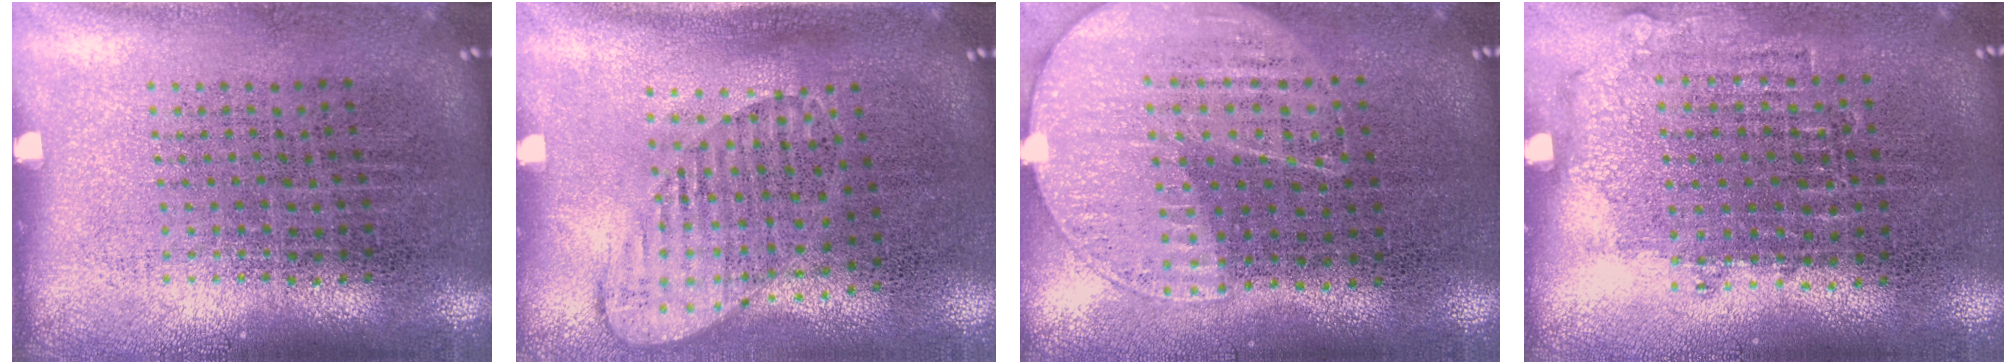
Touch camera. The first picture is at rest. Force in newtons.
{"total": 1.4, "press": 1.1, "slide": 0.8}
{"total": 1.1, "press": 1.0, "slide": 0.4}
{"total": 0.9, "press": 0.8, "slide": 0.4}